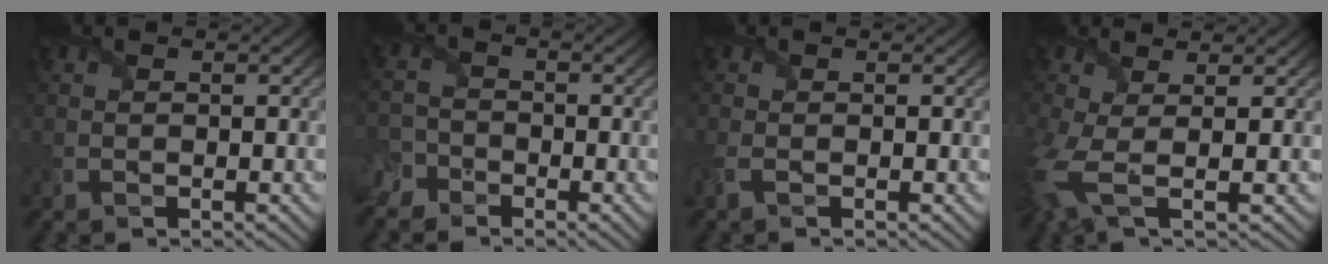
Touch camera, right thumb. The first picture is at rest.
{"total": 3.6, "force": [-2.8, 2.3, 0.4], "torque": [-0.002, 0.001, -0.063]}
{"total": 1.3, "force": [-0.6, 0.5, 1.1], "torque": [-0.038, -0.007, -0.019]}
{"total": 5.1, "force": [-0.3, 1.9, 4.7], "torque": [-0.127, -0.011, -0.008]}